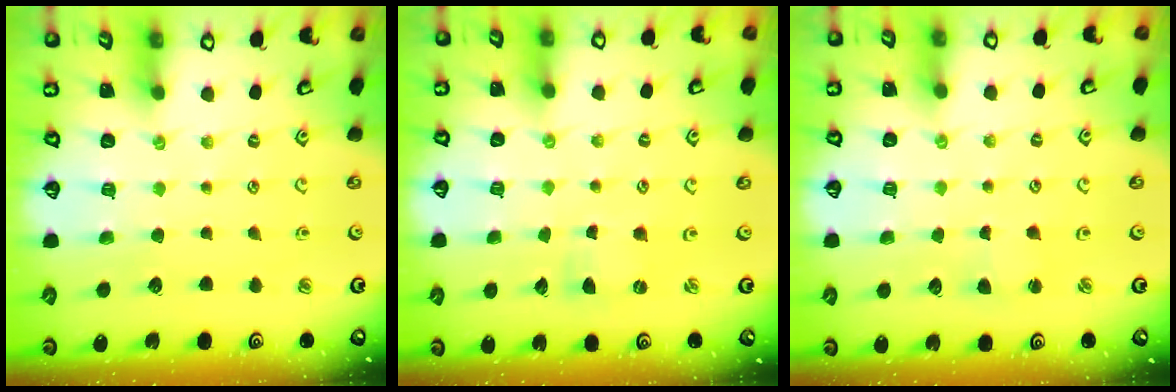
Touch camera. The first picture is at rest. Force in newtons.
{"total": 0.0}
{"total": 1.2, "press": 1.2, "slide": 0.2}